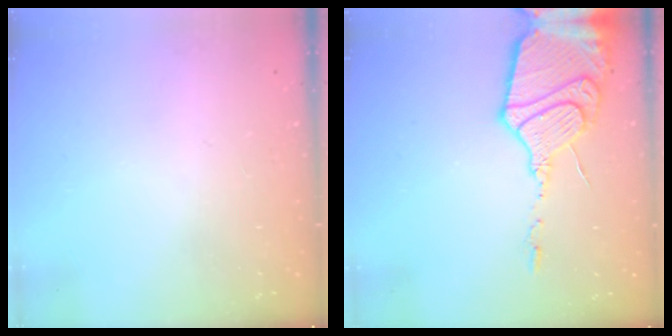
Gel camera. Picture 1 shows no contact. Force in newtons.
{"total": 19.2, "press": 19.1, "slide": 1.6}